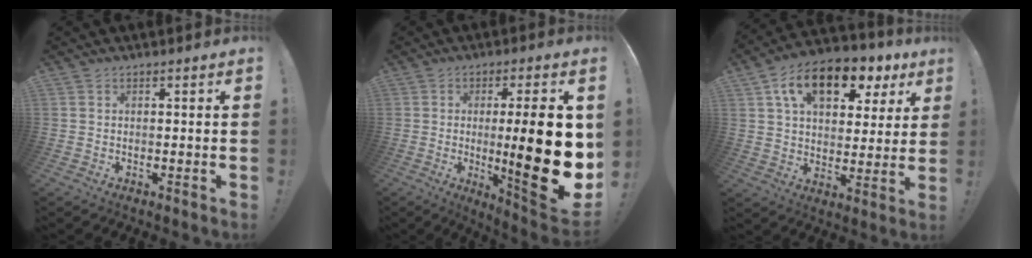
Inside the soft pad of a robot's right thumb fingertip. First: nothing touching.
{"total": 21.7, "force": [-0.6, 3.6, 21.4], "torque": [-0.314, -0.019, -0.005]}
{"total": 16.0, "force": [8.6, 9.1, 10.0], "torque": [-0.160, -0.039, 0.150]}